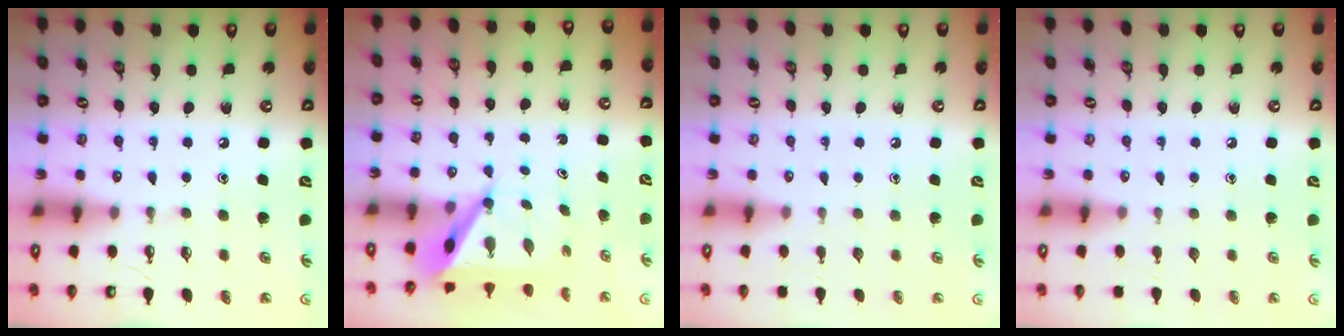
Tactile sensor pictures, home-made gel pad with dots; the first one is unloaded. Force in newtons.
{"total": 6.3, "press": 6.3, "slide": 0.6}
{"total": 0.0}
{"total": 0.0}